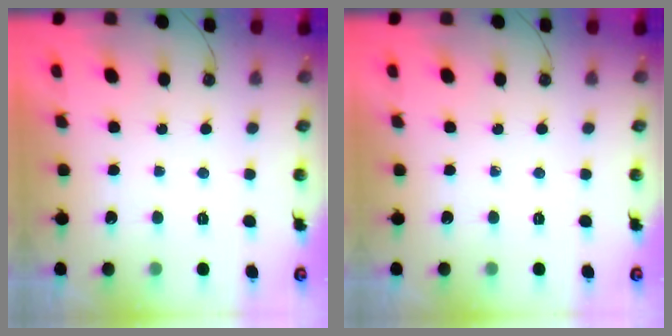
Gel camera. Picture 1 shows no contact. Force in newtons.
{"total": 0.0}